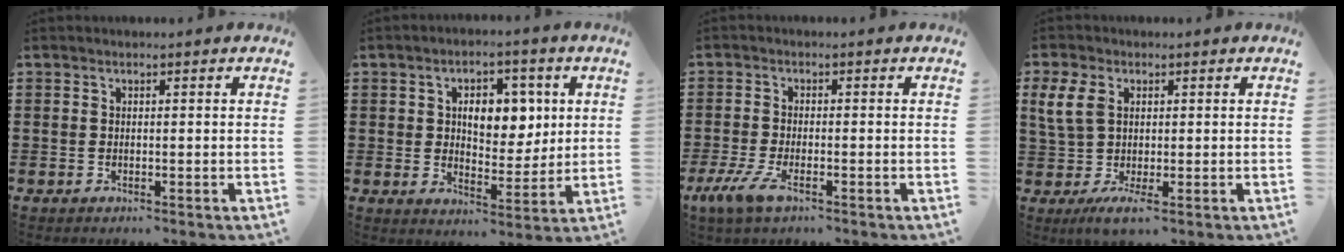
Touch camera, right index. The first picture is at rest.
{"total": 6.9, "force": [1.7, 4.5, 4.9], "torque": [-0.081, 0.004, 0.020]}
{"total": 4.3, "force": [-2.3, 0.9, 3.5], "torque": [-0.086, -0.014, -0.047]}
{"total": 6.6, "force": [0.0, 3.7, 5.5], "torque": [-0.123, 0.002, 0.001]}